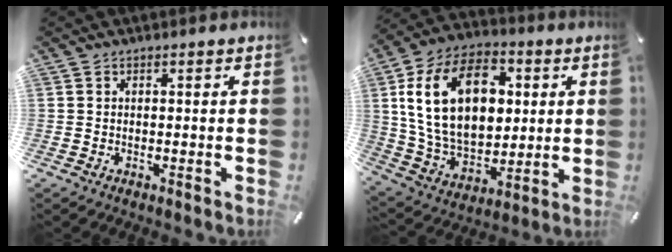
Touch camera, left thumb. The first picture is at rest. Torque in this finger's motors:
{"motor_torque": [2.50, 2.51, 1.79, -0.98, 0.76]}